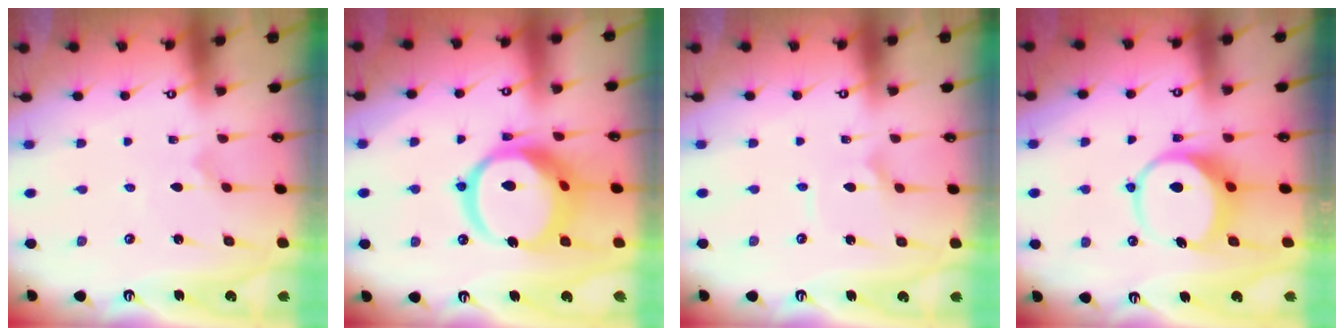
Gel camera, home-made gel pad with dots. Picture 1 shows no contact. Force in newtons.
{"total": 17.9, "press": 17.8, "slide": 2.1}
{"total": 2.6, "press": 2.5, "slide": 0.3}
{"total": 8.5, "press": 8.4, "slide": 1.1}